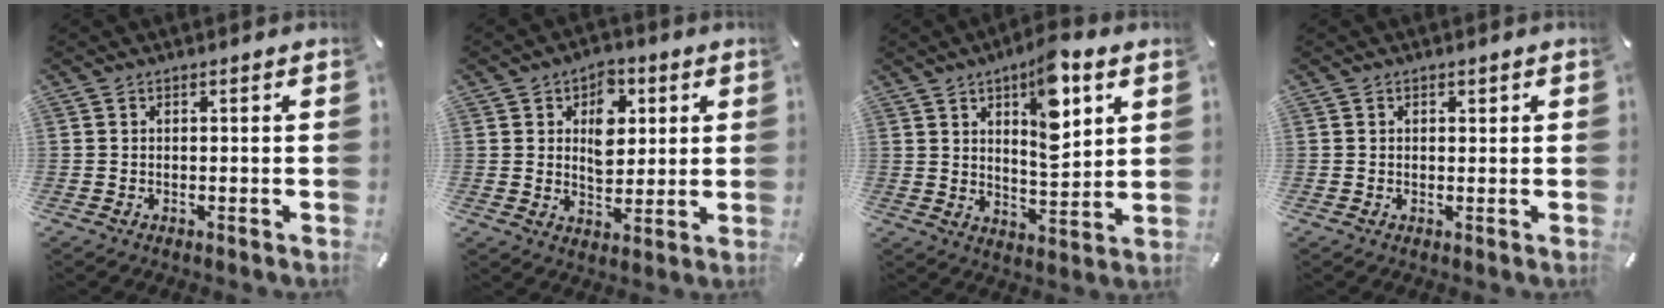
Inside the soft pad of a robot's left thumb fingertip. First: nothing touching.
{"total": 9.1, "force": [2.7, 6.8, 5.5], "torque": [-0.072, 0.001, 0.045]}
{"total": 12.7, "force": [6.4, 5.2, 9.7], "torque": [-0.134, -0.029, 0.105]}
{"total": 0.9, "force": [0.3, 0.7, 0.3], "torque": [0.001, 0.000, 0.003]}